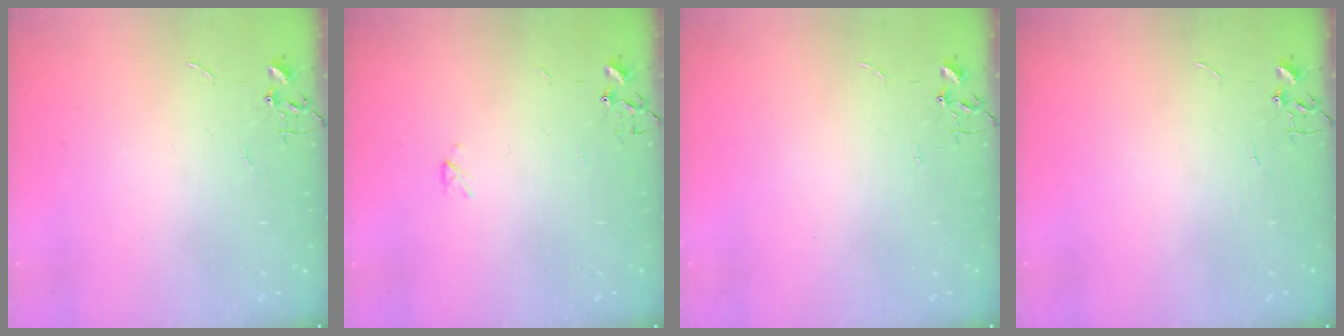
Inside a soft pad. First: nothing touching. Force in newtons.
{"total": 2.3, "press": 2.3, "slide": 0.4}
{"total": 0.0}
{"total": 0.0}